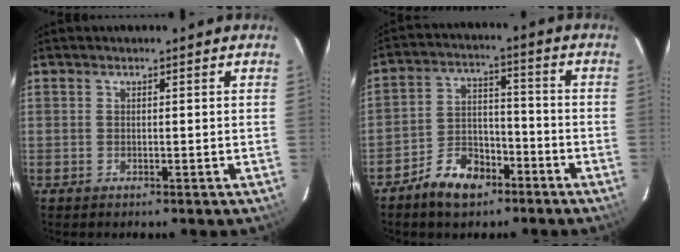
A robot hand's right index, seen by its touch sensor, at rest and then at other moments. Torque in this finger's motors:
{"motor_torque": [0.71, -0.37, 0.34, 0.05]}